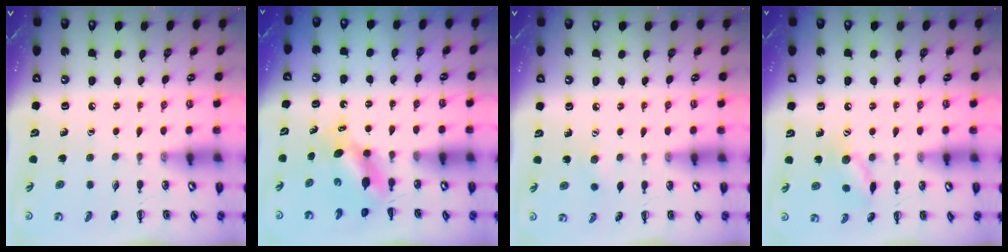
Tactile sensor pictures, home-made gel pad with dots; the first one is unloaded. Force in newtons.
{"total": 6.1, "press": 6.0, "slide": 1.1}
{"total": 2.8, "press": 2.8, "slide": 0.7}
{"total": 9.5, "press": 9.4, "slide": 0.7}